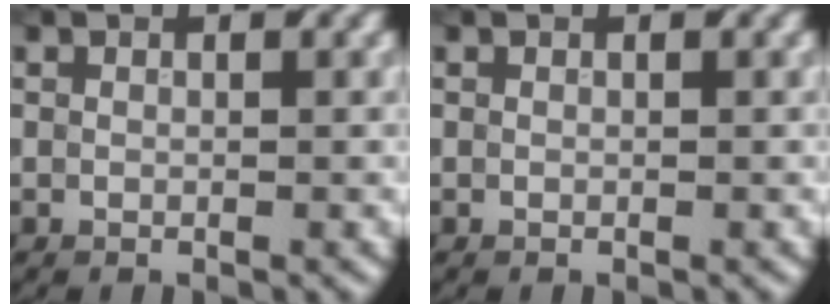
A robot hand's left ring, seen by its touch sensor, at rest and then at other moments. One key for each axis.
{"total": 0.0}